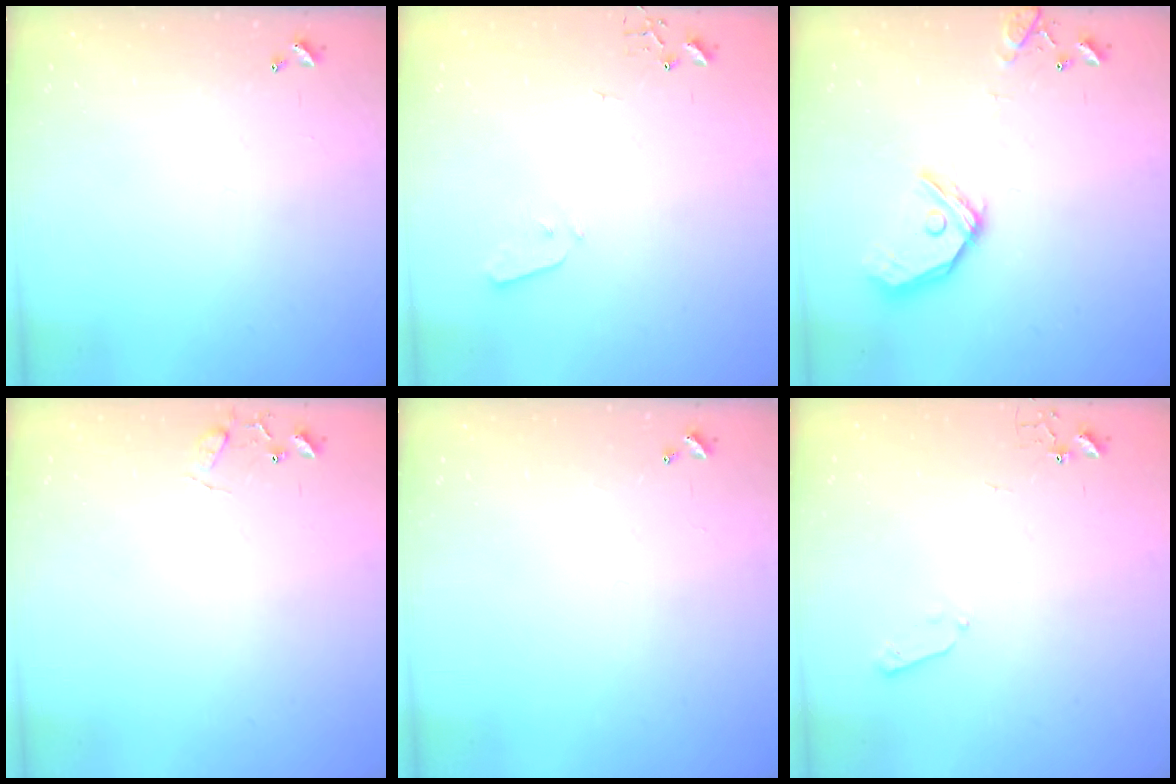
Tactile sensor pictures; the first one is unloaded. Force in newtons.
{"total": 3.5, "press": 3.5, "slide": 0.2}
{"total": 14.2, "press": 14.1, "slide": 2.1}
{"total": 8.0, "press": 8.0, "slide": 0.5}
{"total": 0.0}
{"total": 3.3, "press": 3.2, "slide": 0.6}